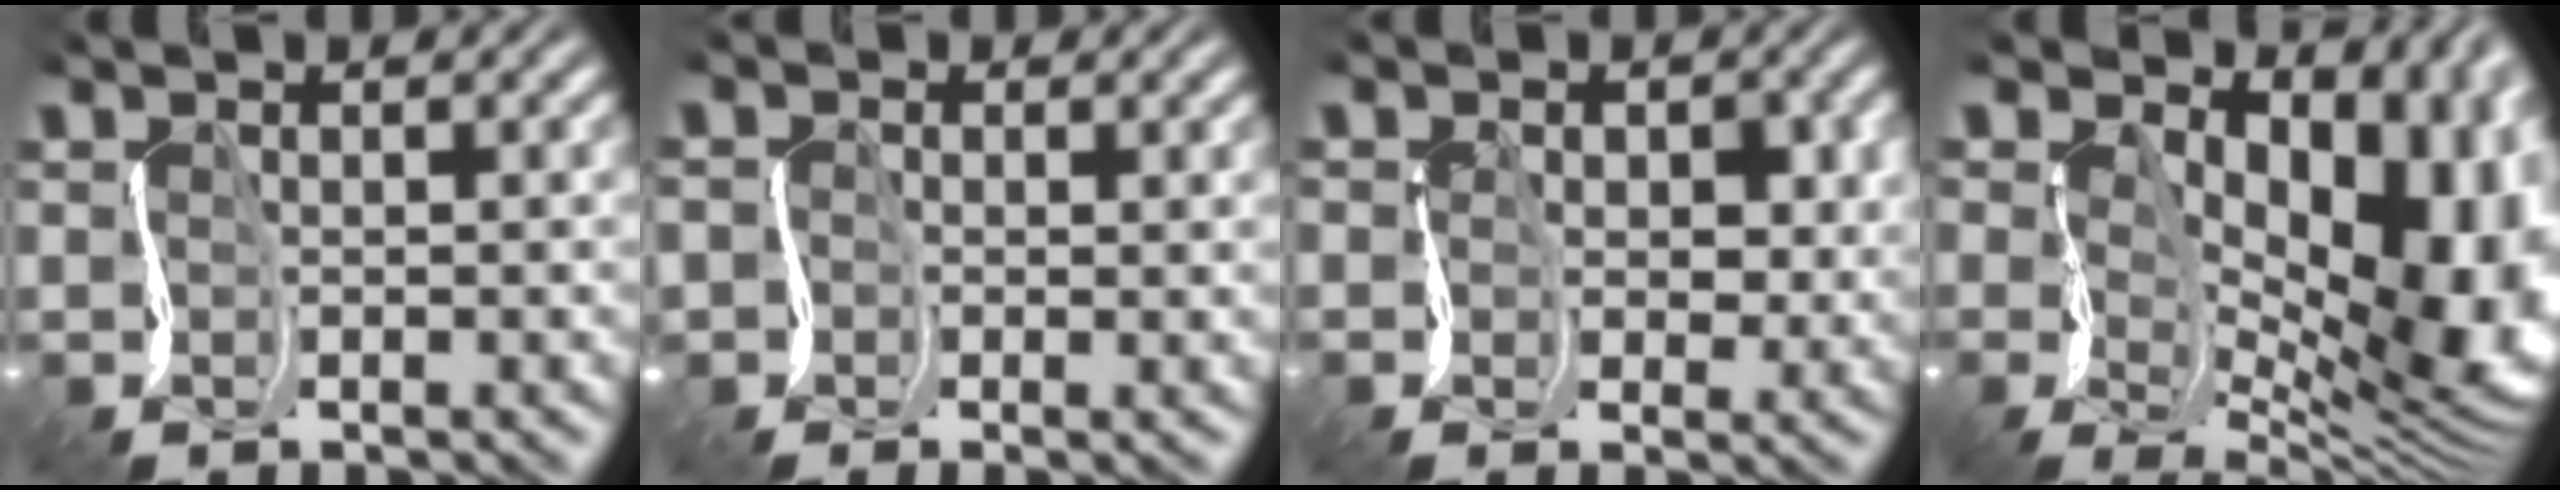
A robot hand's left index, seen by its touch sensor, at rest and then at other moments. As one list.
[{"total": 1.8, "force": [-0.8, -0.4, -1.6], "torque": [0.035, -0.011, -0.023]}, {"total": 1.0, "force": [-0.1, 1.0, 0.0], "torque": [0.000, -0.014, -0.010]}, {"total": 11.6, "force": [1.5, 6.3, 9.6], "torque": [-0.118, -0.029, 0.027]}]